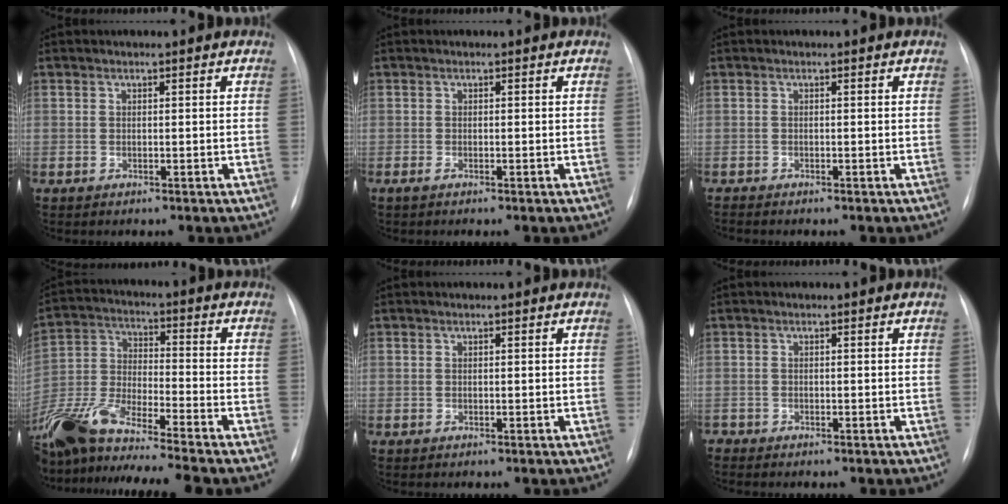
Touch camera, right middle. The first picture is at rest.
{"total": 0.7, "force": [-0.5, 0.1, 0.5], "torque": [-0.013, -0.002, -0.010]}
{"total": 0.8, "force": [-0.8, -0.1, 0.2], "torque": [-0.004, -0.003, -0.013]}
{"total": 18.3, "force": [-15.5, -0.2, 9.7], "torque": [-0.225, -0.025, -0.288]}
{"total": 0.0}
{"total": 0.5, "force": [-0.5, -0.1, -0.2], "torque": [0.003, -0.001, -0.012]}